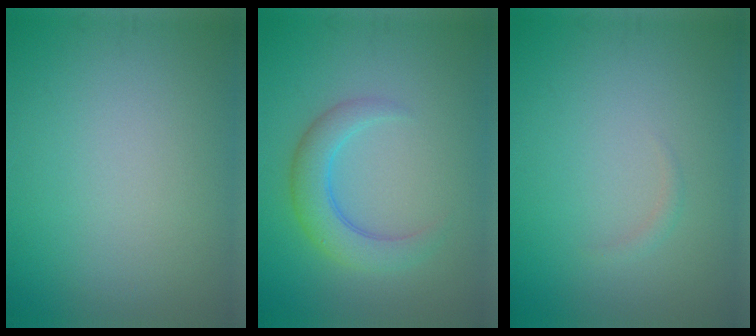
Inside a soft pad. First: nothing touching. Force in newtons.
{"total": 3.6, "press": 3.6, "slide": 0.2}
{"total": 0.6, "press": 0.6, "slide": 0.0}